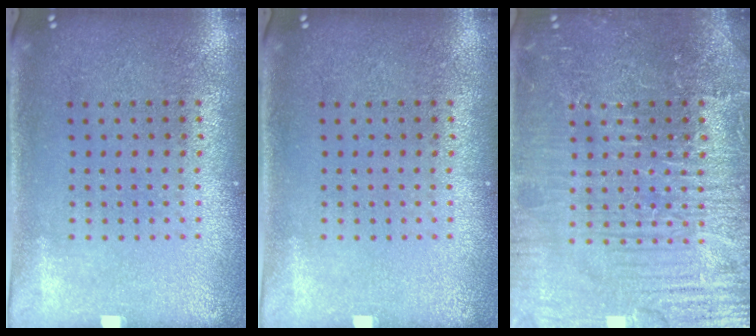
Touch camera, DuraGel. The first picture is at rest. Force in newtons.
{"total": 0.0}
{"total": 7.6, "press": 7.6, "slide": 1.0}